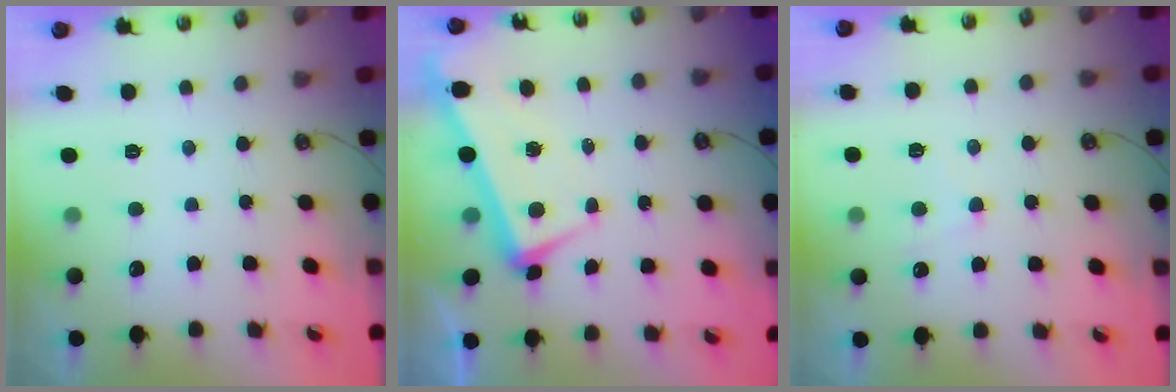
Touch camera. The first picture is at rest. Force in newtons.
{"total": 1.4, "press": 1.1, "slide": 0.8}
{"total": 4.2, "press": 4.2, "slide": 0.5}